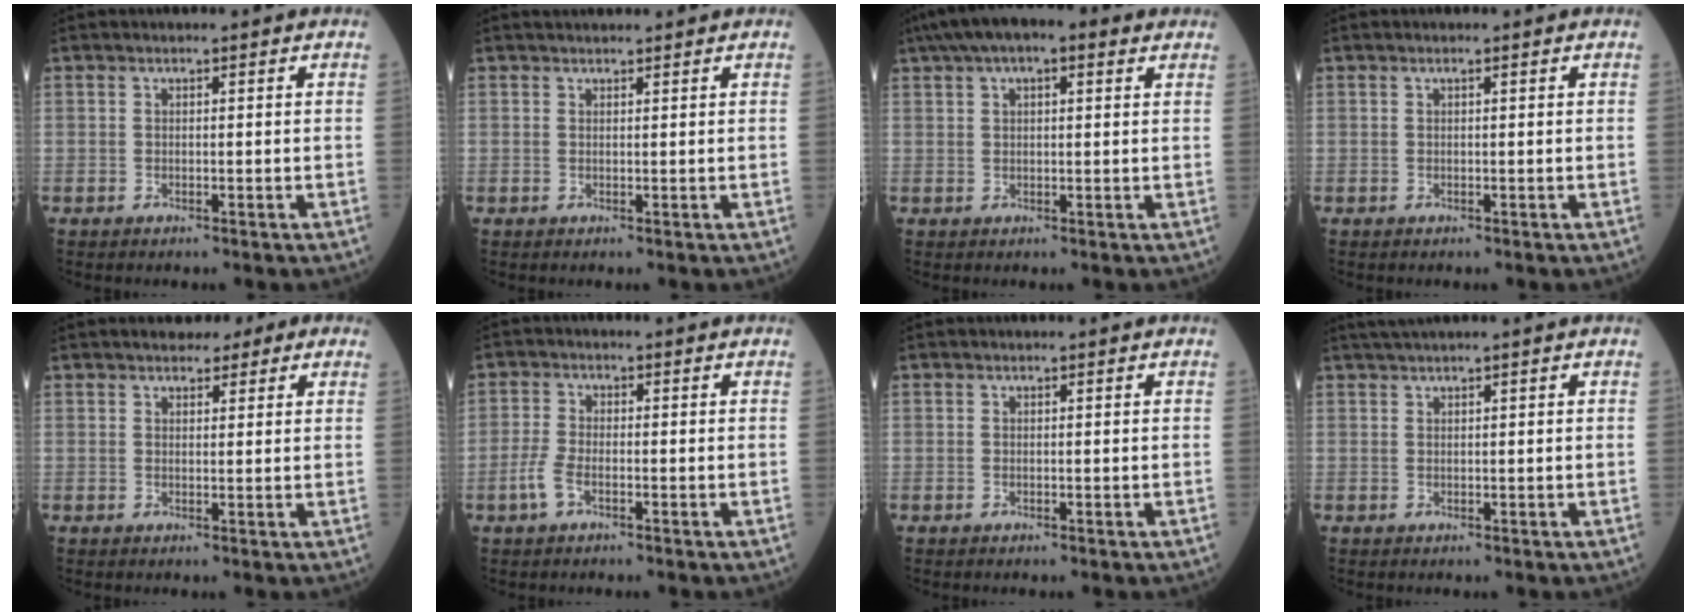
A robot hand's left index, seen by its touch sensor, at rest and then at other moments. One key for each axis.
{"total": 2.1, "fx": 2.0, "fy": 0.3, "fz": 0.6, "tx": -0.007, "ty": 0.023, "tz": 0.032}
{"total": 9.6, "fx": 5.9, "fy": 3.2, "fz": 6.8, "tx": -0.115, "ty": 0.047, "tz": 0.089}
{"total": 0.0}
{"total": 6.1, "fx": 4.3, "fy": 2.6, "fz": 3.5, "tx": -0.039, "ty": 0.027, "tz": 0.052}
{"total": 3.3, "fx": -1.6, "fy": 1.3, "fz": 2.6, "tx": -0.069, "ty": -0.001, "tz": -0.036}
{"total": 0.0}
{"total": 1.9, "fx": 1.4, "fy": -0.4, "fz": 1.3, "tx": -0.029, "ty": 0.013, "tz": 0.031}